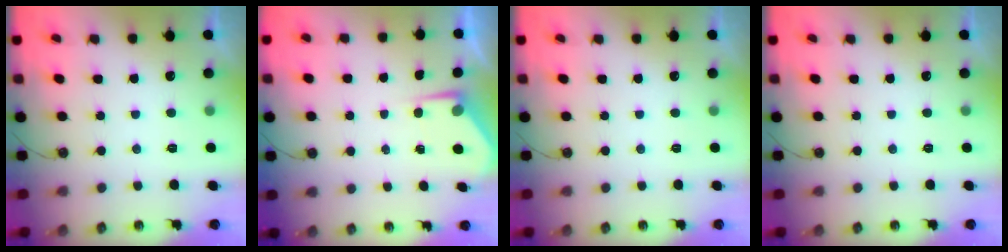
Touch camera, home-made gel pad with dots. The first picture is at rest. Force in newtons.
{"total": 3.7, "press": 3.6, "slide": 0.5}
{"total": 0.0}
{"total": 0.0}